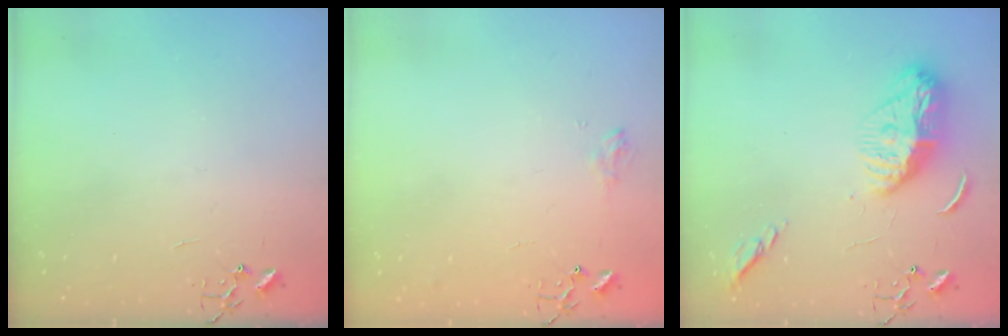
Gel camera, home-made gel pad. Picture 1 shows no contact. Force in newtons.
{"total": 5.8, "press": 5.7, "slide": 0.7}
{"total": 13.7, "press": 13.6, "slide": 1.2}